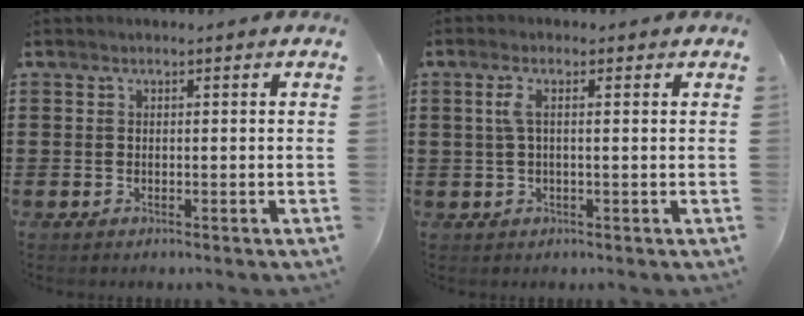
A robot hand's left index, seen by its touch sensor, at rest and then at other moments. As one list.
[{"total": 2.7, "force": [0.6, 0.4, 2.6], "torque": [-0.052, 0.002, 0.008]}]